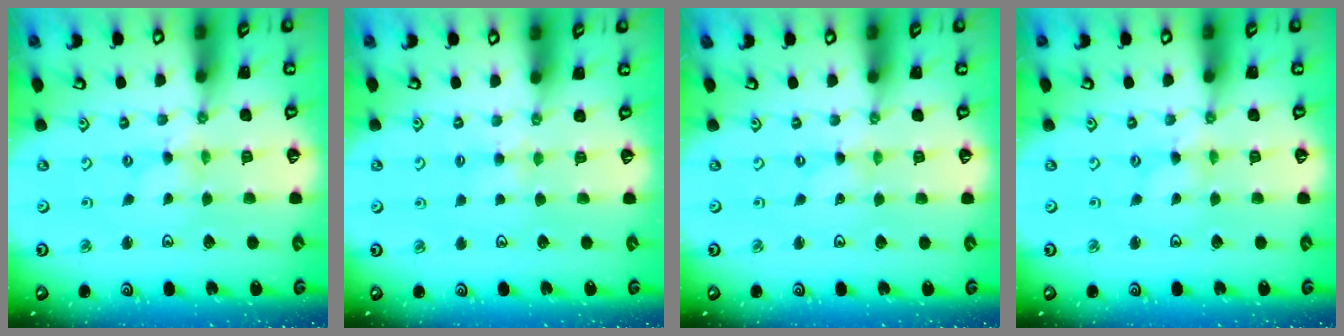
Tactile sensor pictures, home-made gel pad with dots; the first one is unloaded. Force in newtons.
{"total": 3.4, "press": 3.3, "slide": 0.6}
{"total": 0.0}
{"total": 0.8, "press": 0.7, "slide": 0.3}